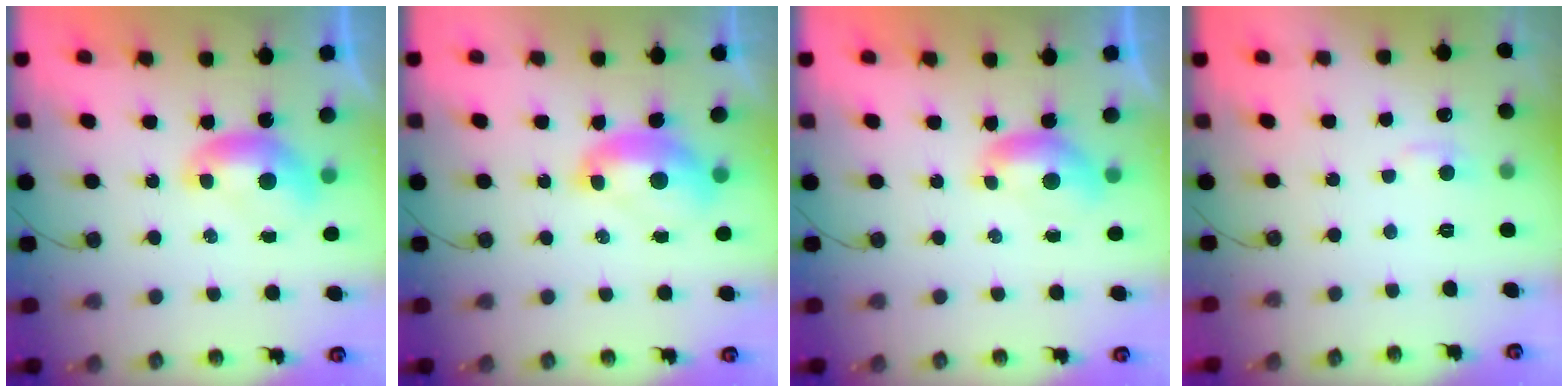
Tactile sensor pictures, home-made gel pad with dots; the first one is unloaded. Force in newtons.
{"total": 2.1, "press": 2.0, "slide": 0.7}
{"total": 1.3, "press": 1.1, "slide": 0.6}
{"total": 1.4, "press": 1.2, "slide": 0.8}